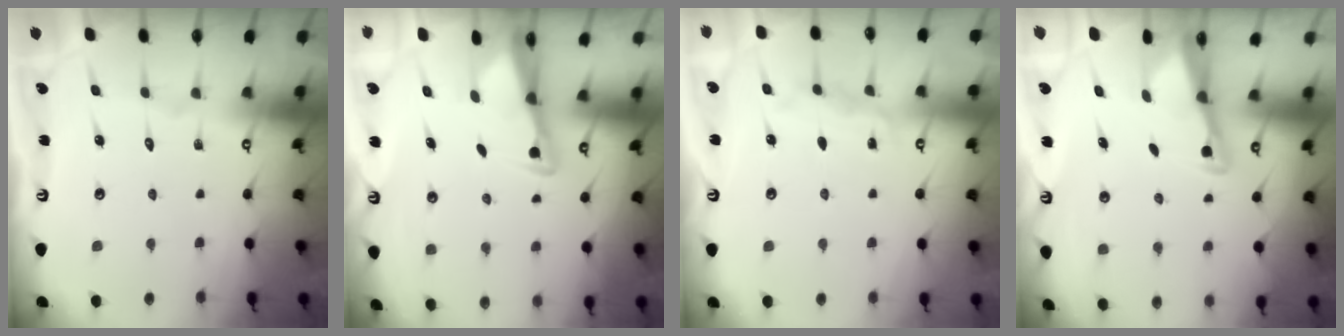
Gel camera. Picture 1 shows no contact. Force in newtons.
{"total": 2.5, "press": 2.5, "slide": 0.5}
{"total": 5.2, "press": 5.2, "slide": 0.2}
{"total": 2.7, "press": 2.7, "slide": 0.2}